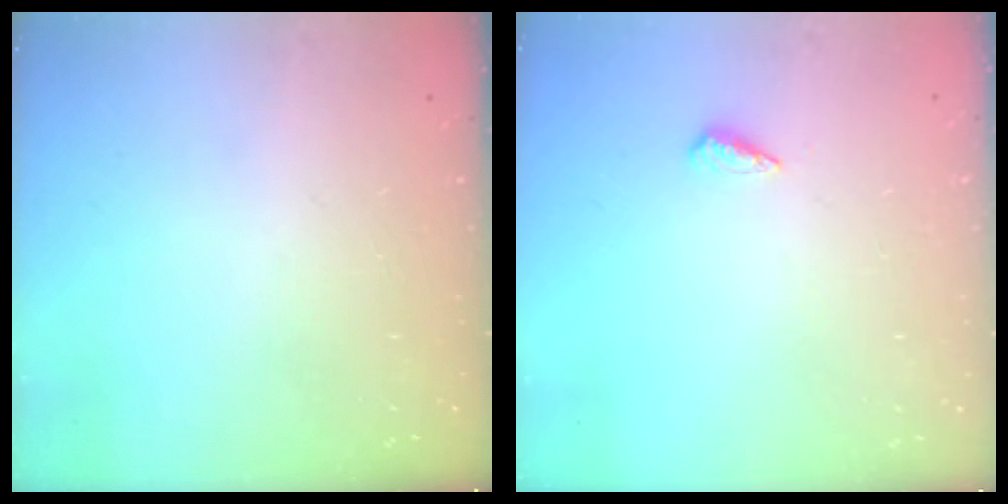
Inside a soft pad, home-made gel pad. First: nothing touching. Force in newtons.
{"total": 3.6, "press": 3.4, "slide": 1.2}